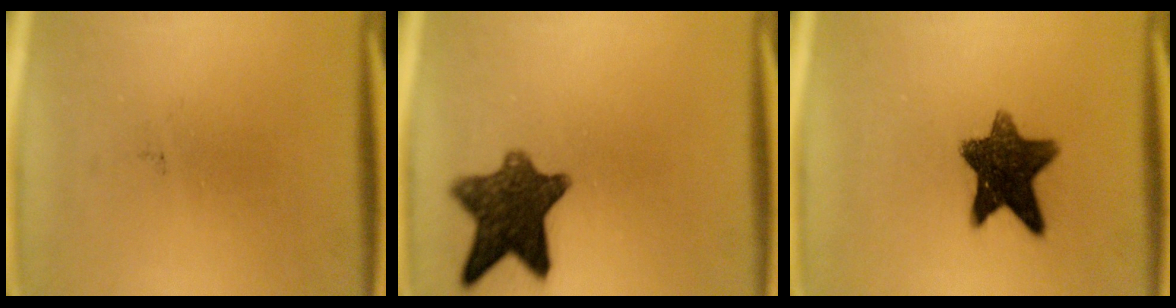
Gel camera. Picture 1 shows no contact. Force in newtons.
{"total": 11.0}
{"total": 10.9}